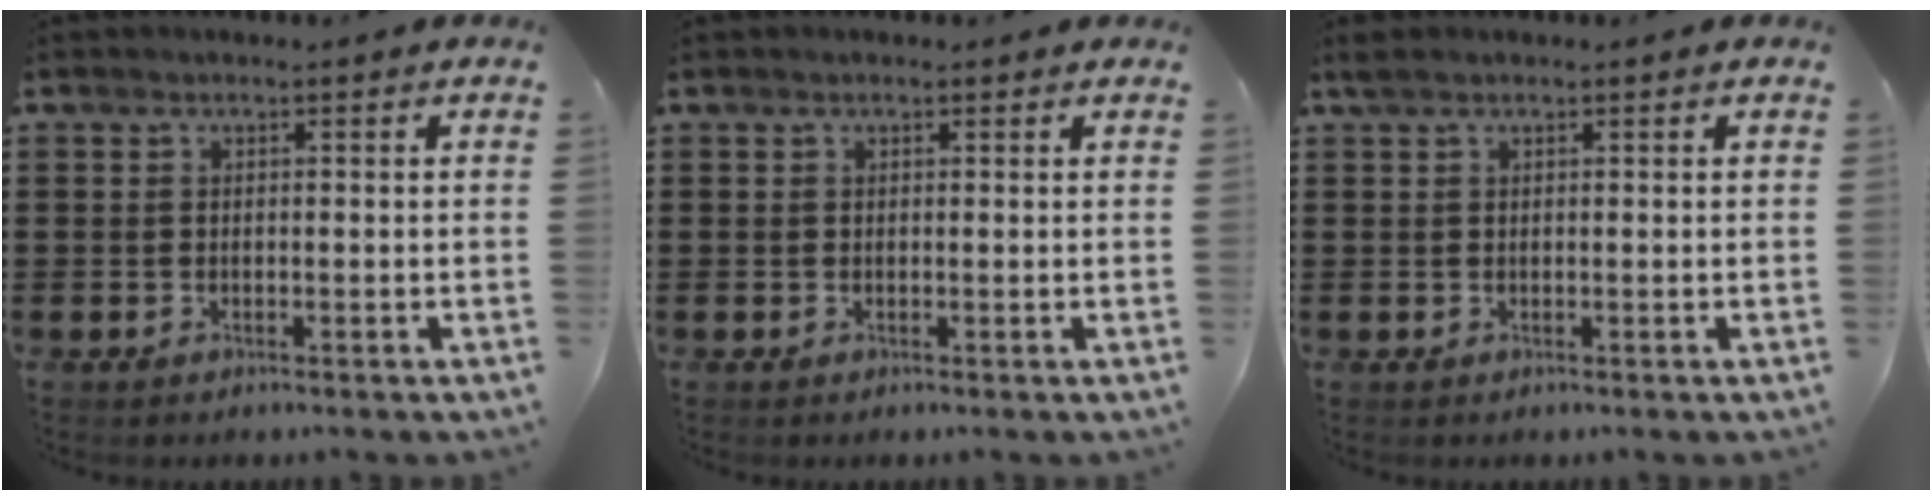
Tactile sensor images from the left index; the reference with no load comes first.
{"total": 0.5, "force": [0.4, 0.3, 0.3], "torque": [-0.006, 0.003, 0.007]}
{"total": 0.9, "force": [0.6, 0.3, 0.7], "torque": [-0.015, 0.002, 0.010]}